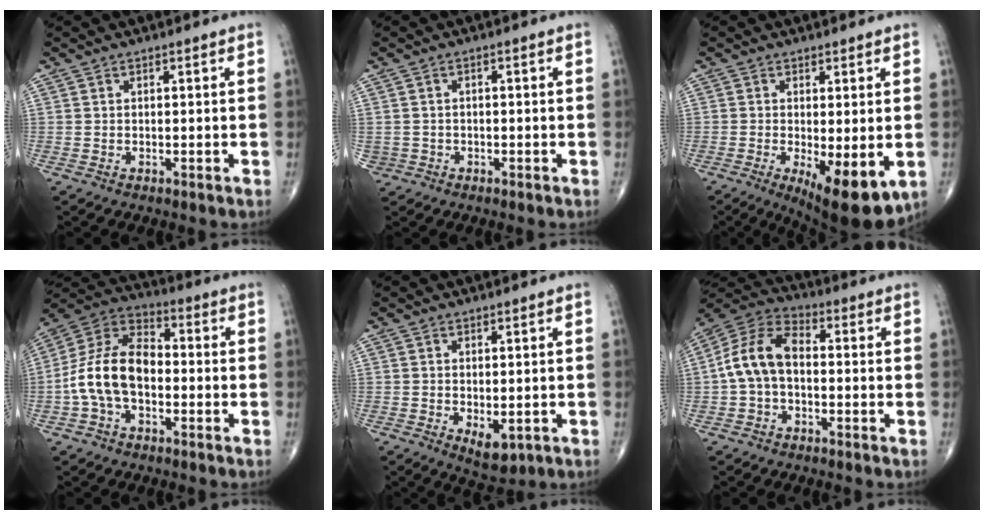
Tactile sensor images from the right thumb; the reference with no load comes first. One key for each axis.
{"total": 2.2, "fx": -0.7, "fy": 2.1, "fz": 0.2, "tx": 0.005, "ty": 0.011, "tz": -0.009}
{"total": 11.3, "fx": -3.1, "fy": 3.8, "fz": 10.1, "tx": -0.146, "ty": -0.025, "tz": -0.036}
{"total": 13.5, "fx": -2.4, "fy": 8.4, "fz": 10.3, "tx": -0.194, "ty": 0.043, "tz": -0.055}
{"total": 4.5, "fx": -1.1, "fy": 2.3, "fz": 3.7, "tx": -0.048, "ty": -0.009, "tz": -0.004}
{"total": 10.7, "fx": -0.6, "fy": 6.7, "fz": 8.3, "tx": -0.157, "ty": 0.034, "tz": -0.025}